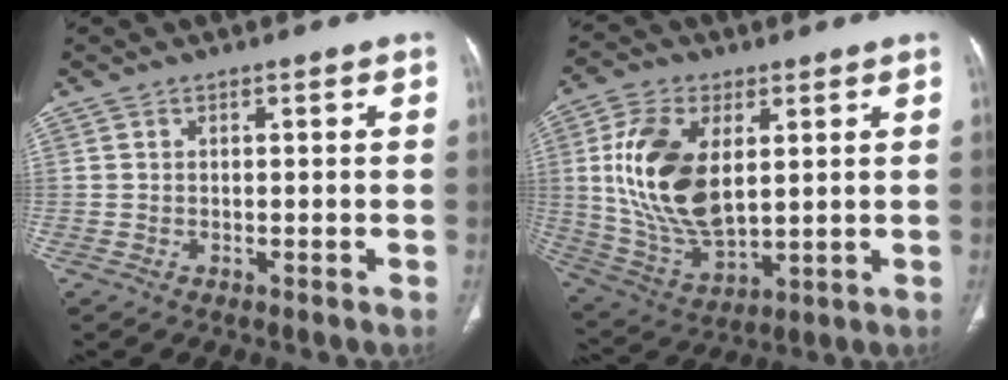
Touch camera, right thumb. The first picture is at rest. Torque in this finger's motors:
{"motor_torque": [-0.29, 0.95, 1.53, 0.13, 0.50]}